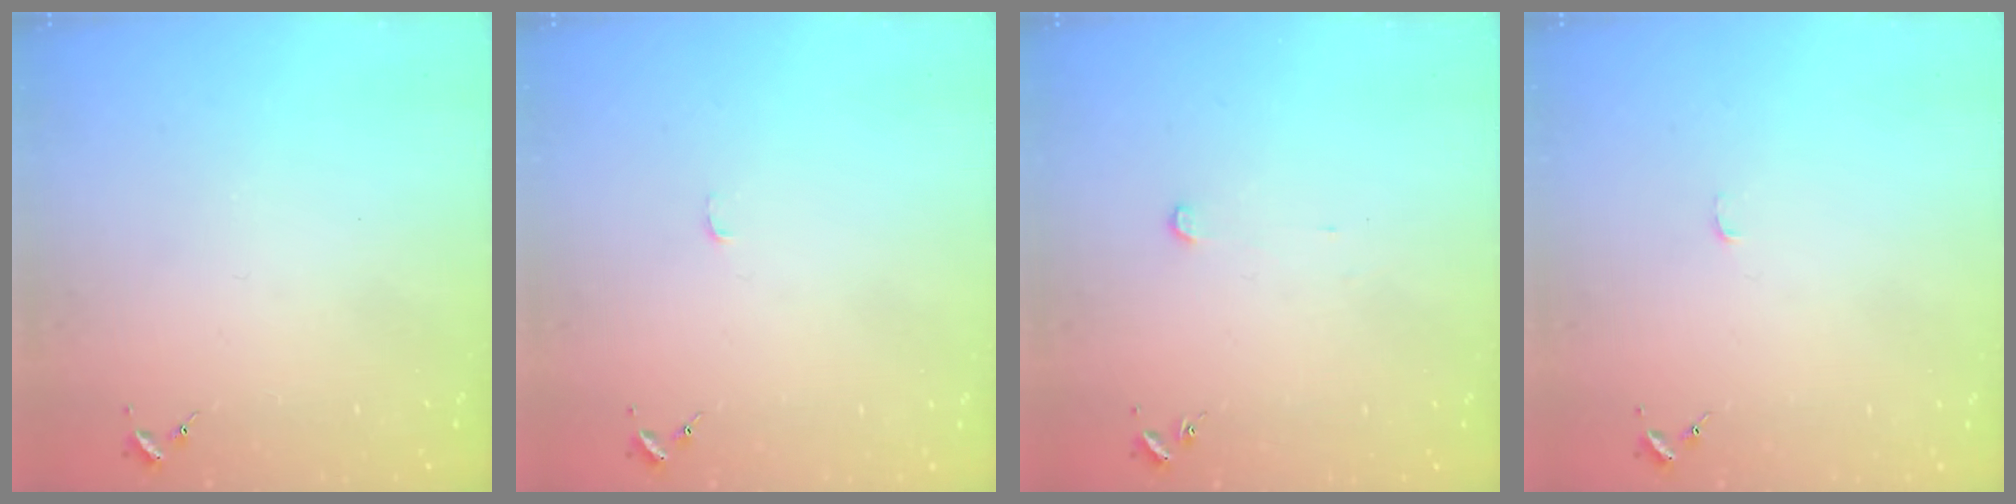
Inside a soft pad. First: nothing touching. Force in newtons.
{"total": 2.7, "press": 2.7, "slide": 0.3}
{"total": 2.4, "press": 2.4, "slide": 0.2}
{"total": 2.7, "press": 2.7, "slide": 0.3}